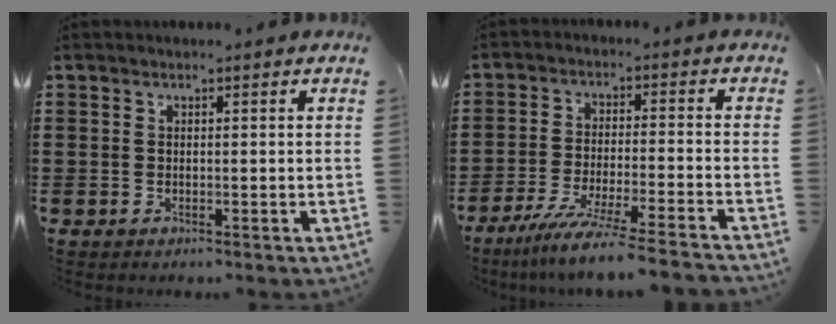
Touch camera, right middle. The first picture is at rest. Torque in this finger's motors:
{"motor_torque": [1.73, -0.41, 0.41, 0.08]}